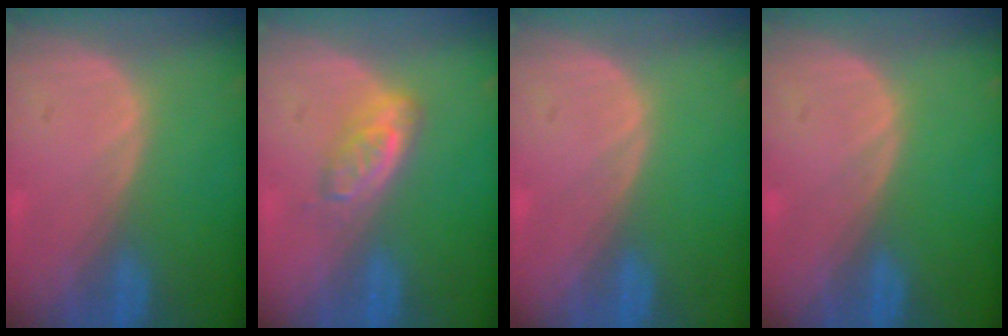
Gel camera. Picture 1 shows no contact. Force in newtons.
{"total": 4.4, "press": 4.1, "slide": 1.6}
{"total": 0.0}
{"total": 0.0}